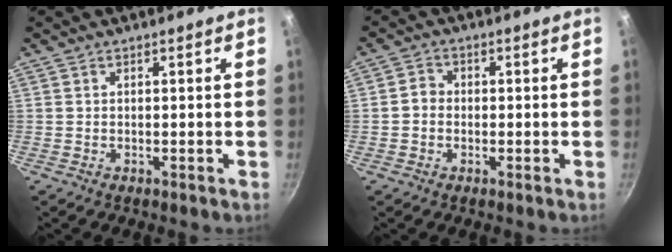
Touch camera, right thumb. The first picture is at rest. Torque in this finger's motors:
{"motor_torque": [-0.05, -0.14, -0.31, -0.20, -0.04]}